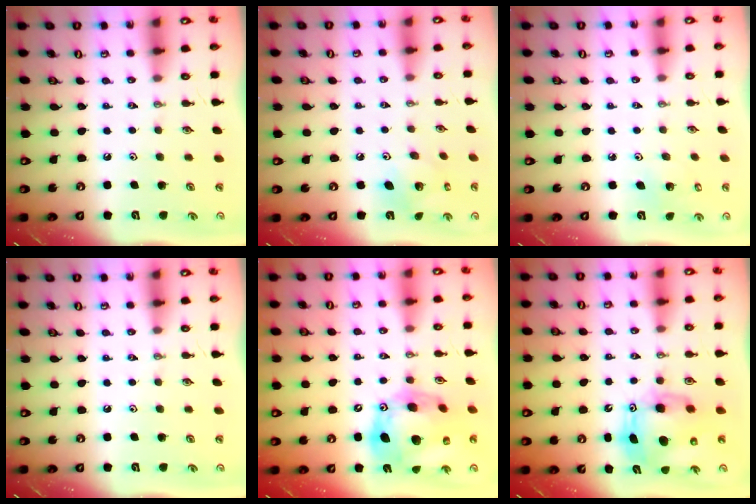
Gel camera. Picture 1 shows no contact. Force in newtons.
{"total": 7.8, "press": 7.8, "slide": 0.1}
{"total": 3.5, "press": 3.5, "slide": 0.3}
{"total": 0.0}
{"total": 19.6, "press": 19.4, "slide": 2.7}
{"total": 11.7, "press": 11.6, "slide": 1.3}